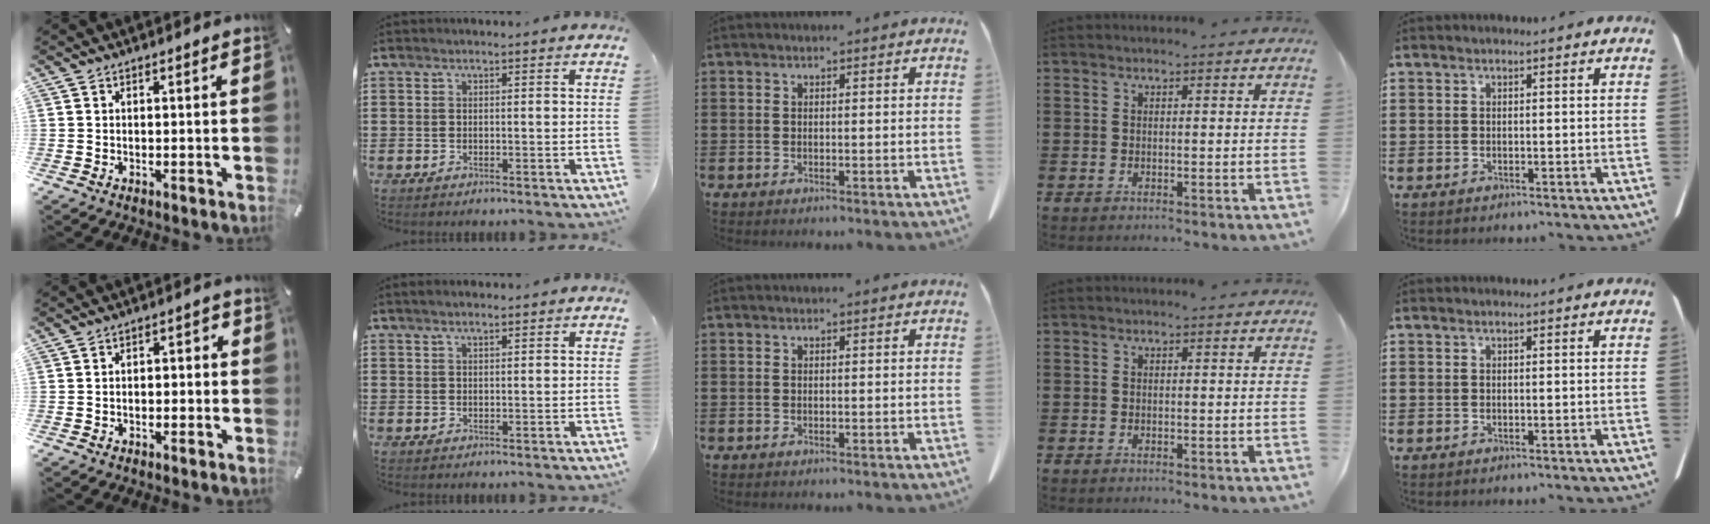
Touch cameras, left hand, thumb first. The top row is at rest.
{"thumb": {"total": 2.9, "force": [-1.8, 1.7, 1.7], "torque": [-0.029, 0.013, -0.035]}, "index": {"total": 1.3, "force": [1.0, 0.2, 0.8], "torque": [-0.016, 0.002, 0.018]}}